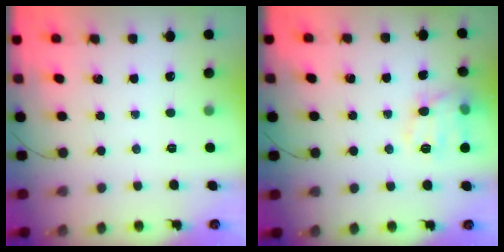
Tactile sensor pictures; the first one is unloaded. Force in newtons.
{"total": 12.2, "press": 12.2, "slide": 0.4}